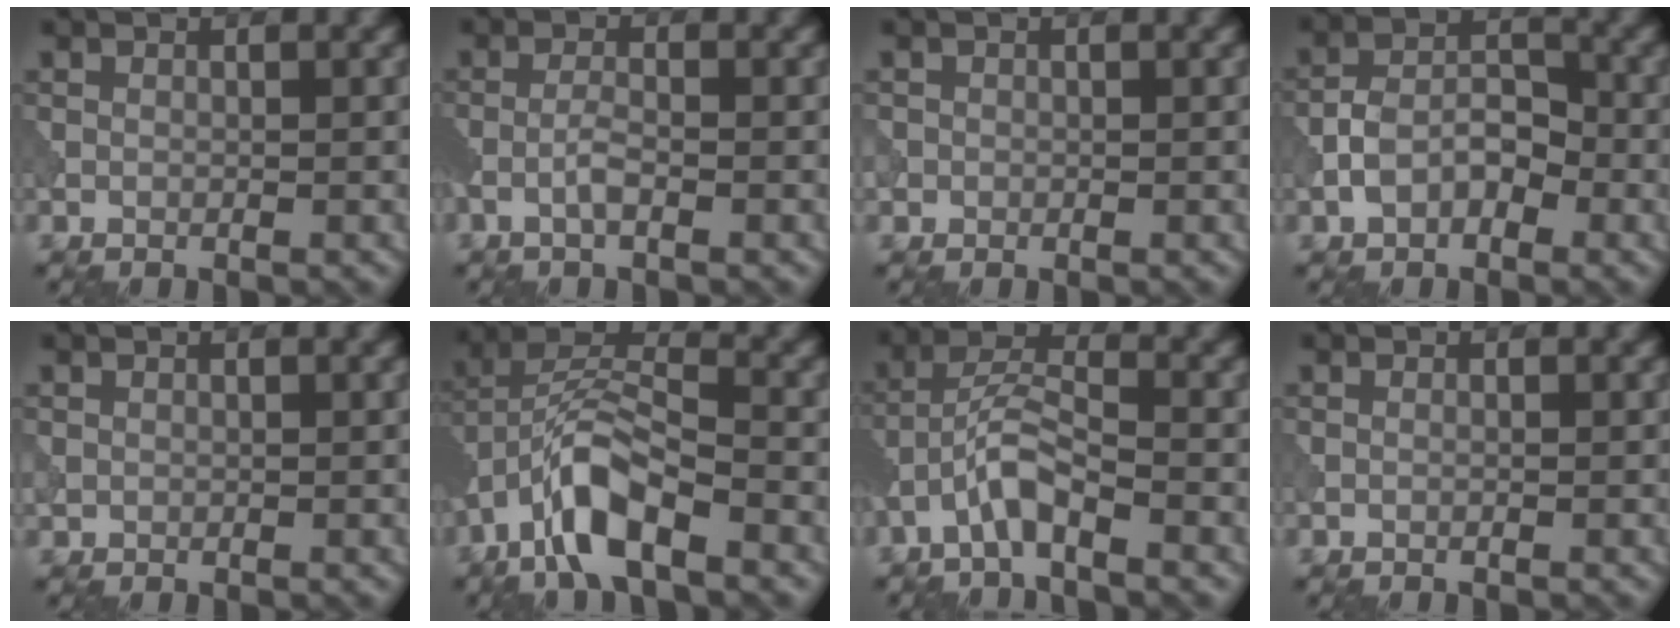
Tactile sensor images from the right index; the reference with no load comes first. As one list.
[{"total": 1.6, "force": [-0.6, 0.3, 1.4], "torque": [-0.031, 0.005, -0.017]}, {"total": 0.7, "force": [-0.1, 0.7, -0.1], "torque": [0.008, -0.005, -0.004]}, {"total": 3.7, "force": [-1.6, 2.2, 2.5], "torque": [-0.046, 0.013, -0.034]}, {"total": 0.5, "force": [0.1, 0.5, 0.0], "torque": [0.005, -0.003, 0.002]}, {"total": 7.3, "force": [-4.2, 2.5, 5.5], "torque": [-0.104, 0.013, -0.086]}, {"total": 3.8, "force": [-2.4, 0.8, 2.9], "torque": [-0.062, 0.015, -0.054]}, {"total": 0.0}]